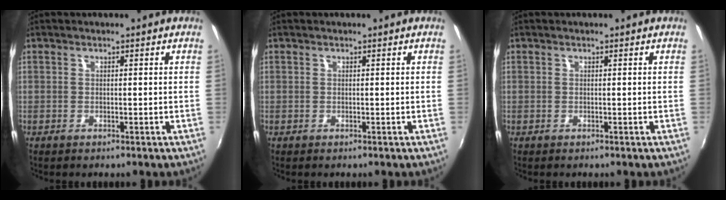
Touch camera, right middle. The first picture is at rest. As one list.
[{"total": 0.0}, {"total": 0.0}]